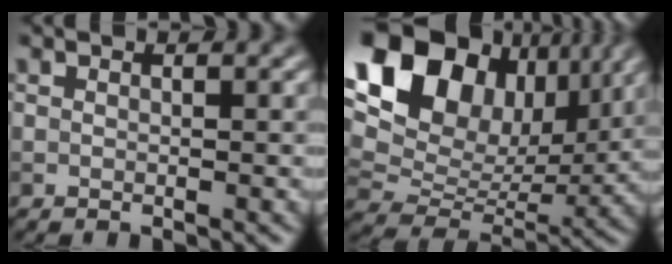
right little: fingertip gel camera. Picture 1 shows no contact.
{"total": 16.3, "force": [7.8, 11.0, 9.2], "torque": [-0.194, 0.044, 0.142]}